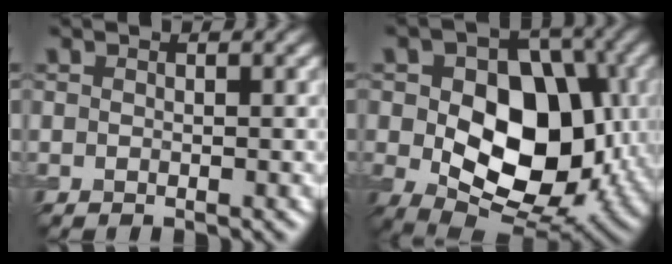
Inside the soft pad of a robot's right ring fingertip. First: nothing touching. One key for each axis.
{"total": 12.8, "fx": -0.6, "fy": 8.6, "fz": 9.4, "tx": -0.138, "ty": -0.014, "tz": -0.007}